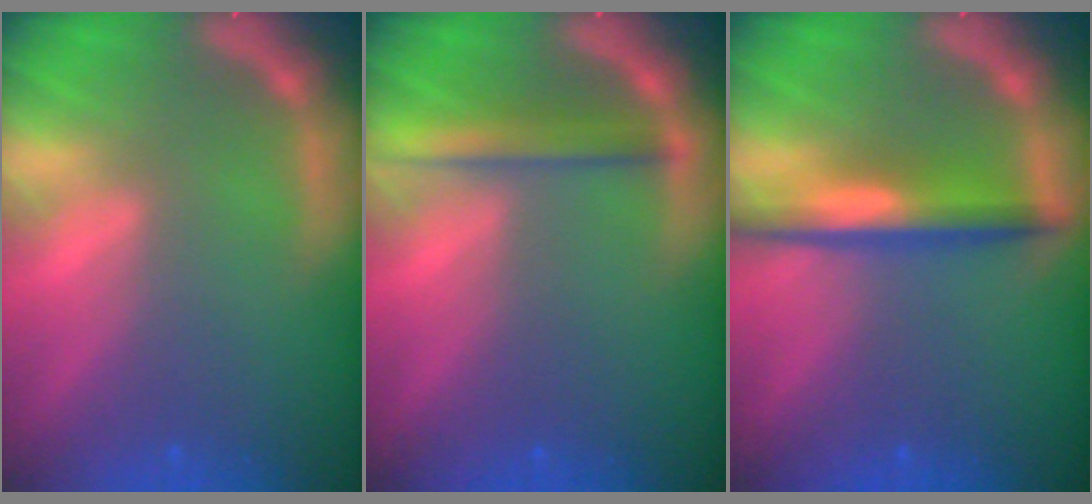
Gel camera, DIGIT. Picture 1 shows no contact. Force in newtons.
{"total": 2.9}
{"total": 4.5}